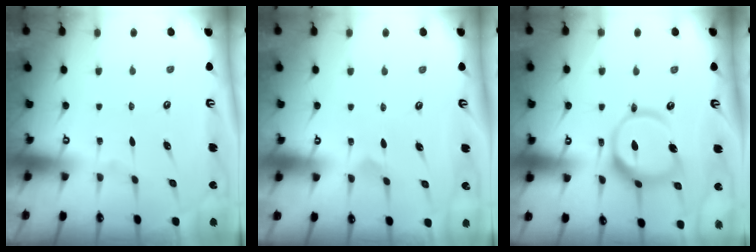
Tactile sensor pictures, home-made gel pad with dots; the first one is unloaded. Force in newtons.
{"total": 2.2, "press": 2.2, "slide": 0.2}
{"total": 13.7, "press": 13.6, "slide": 1.5}